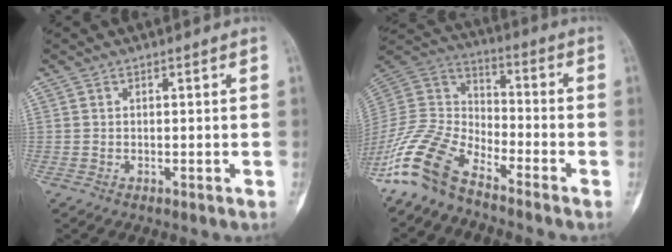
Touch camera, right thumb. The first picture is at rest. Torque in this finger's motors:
{"motor_torque": [0.43, 0.32, 1.45, -1.32, 0.16]}